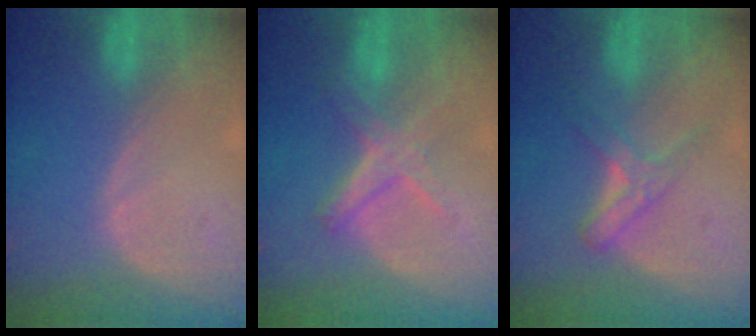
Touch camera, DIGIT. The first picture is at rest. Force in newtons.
{"total": 5.8, "press": 5.4, "slide": 2.1}
{"total": 5.7, "press": 5.0, "slide": 2.9}